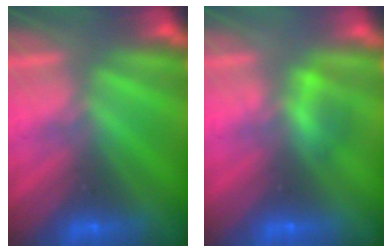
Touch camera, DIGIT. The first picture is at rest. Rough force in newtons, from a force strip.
{"total": 2.2}